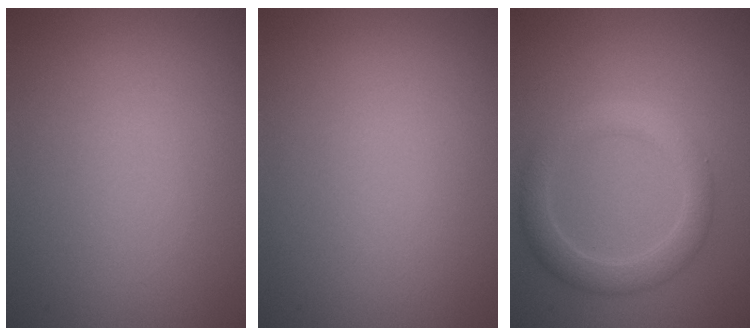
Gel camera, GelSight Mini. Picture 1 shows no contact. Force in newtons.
{"total": 0.0}
{"total": 3.4, "press": 3.4, "slide": 0.2}